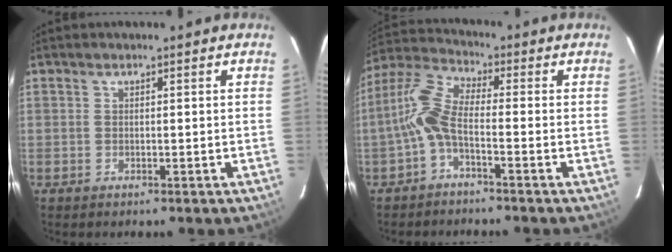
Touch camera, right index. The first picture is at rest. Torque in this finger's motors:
{"motor_torque": [1.14, -0.44, 0.64, 0.18]}